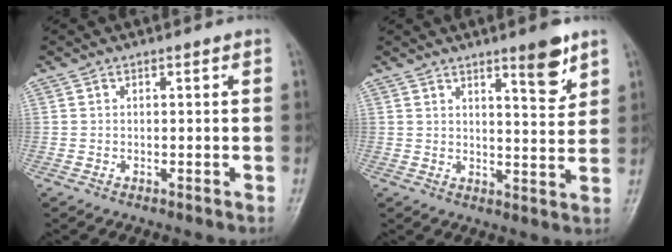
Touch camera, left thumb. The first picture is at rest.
{"total": 6.8, "force": [4.5, 1.4, 4.9], "torque": [-0.059, -0.033, 0.064]}